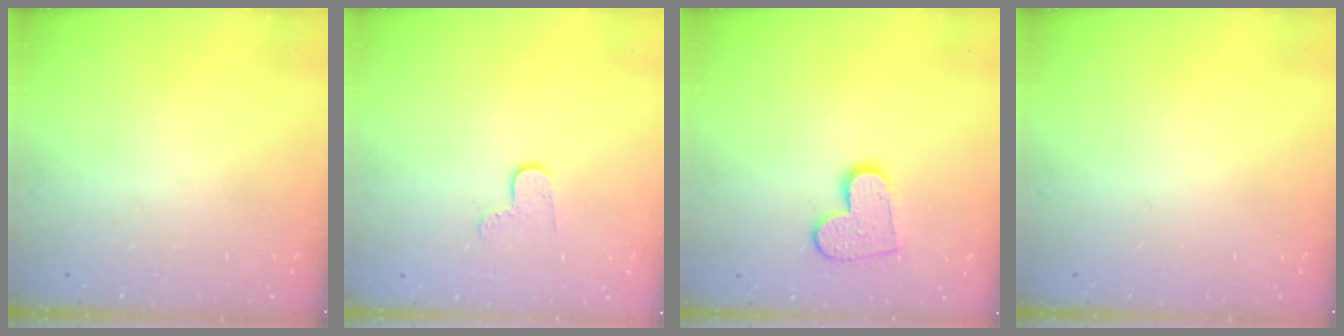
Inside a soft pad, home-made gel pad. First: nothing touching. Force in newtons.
{"total": 6.0, "press": 6.0, "slide": 0.5}
{"total": 10.8, "press": 10.7, "slide": 0.9}
{"total": 0.0}